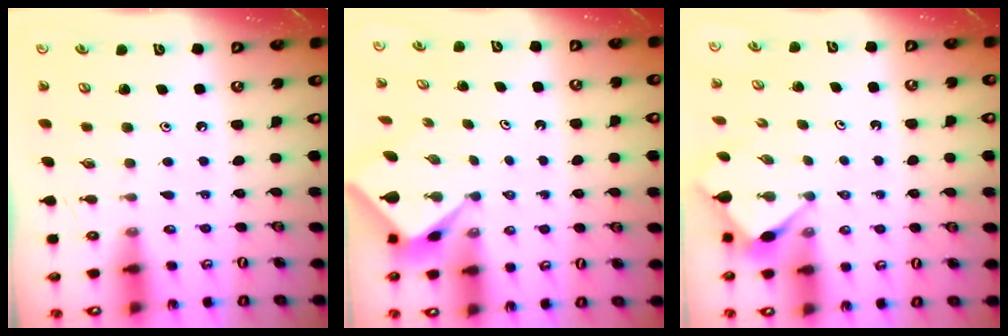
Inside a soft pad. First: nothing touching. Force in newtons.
{"total": 2.2, "press": 2.2, "slide": 0.2}
{"total": 3.2, "press": 3.2, "slide": 0.3}